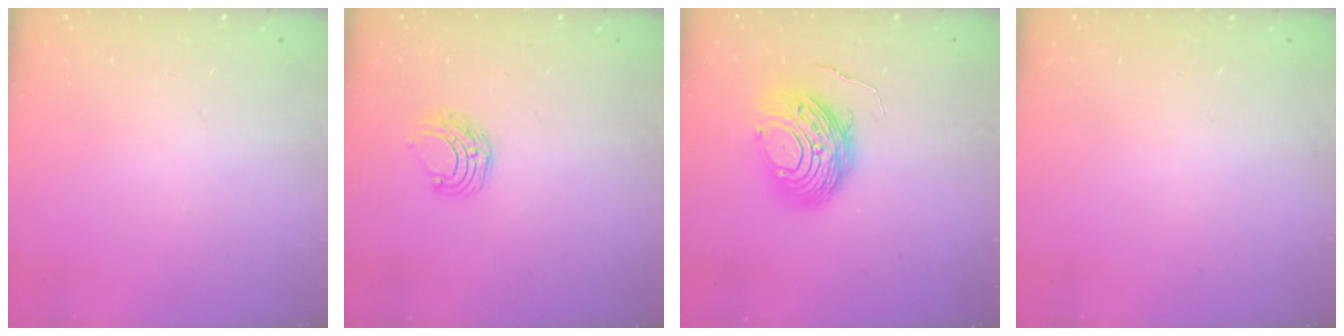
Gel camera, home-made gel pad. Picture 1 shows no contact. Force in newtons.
{"total": 6.7, "press": 6.7, "slide": 0.7}
{"total": 10.8, "press": 10.8, "slide": 1.0}
{"total": 0.0}